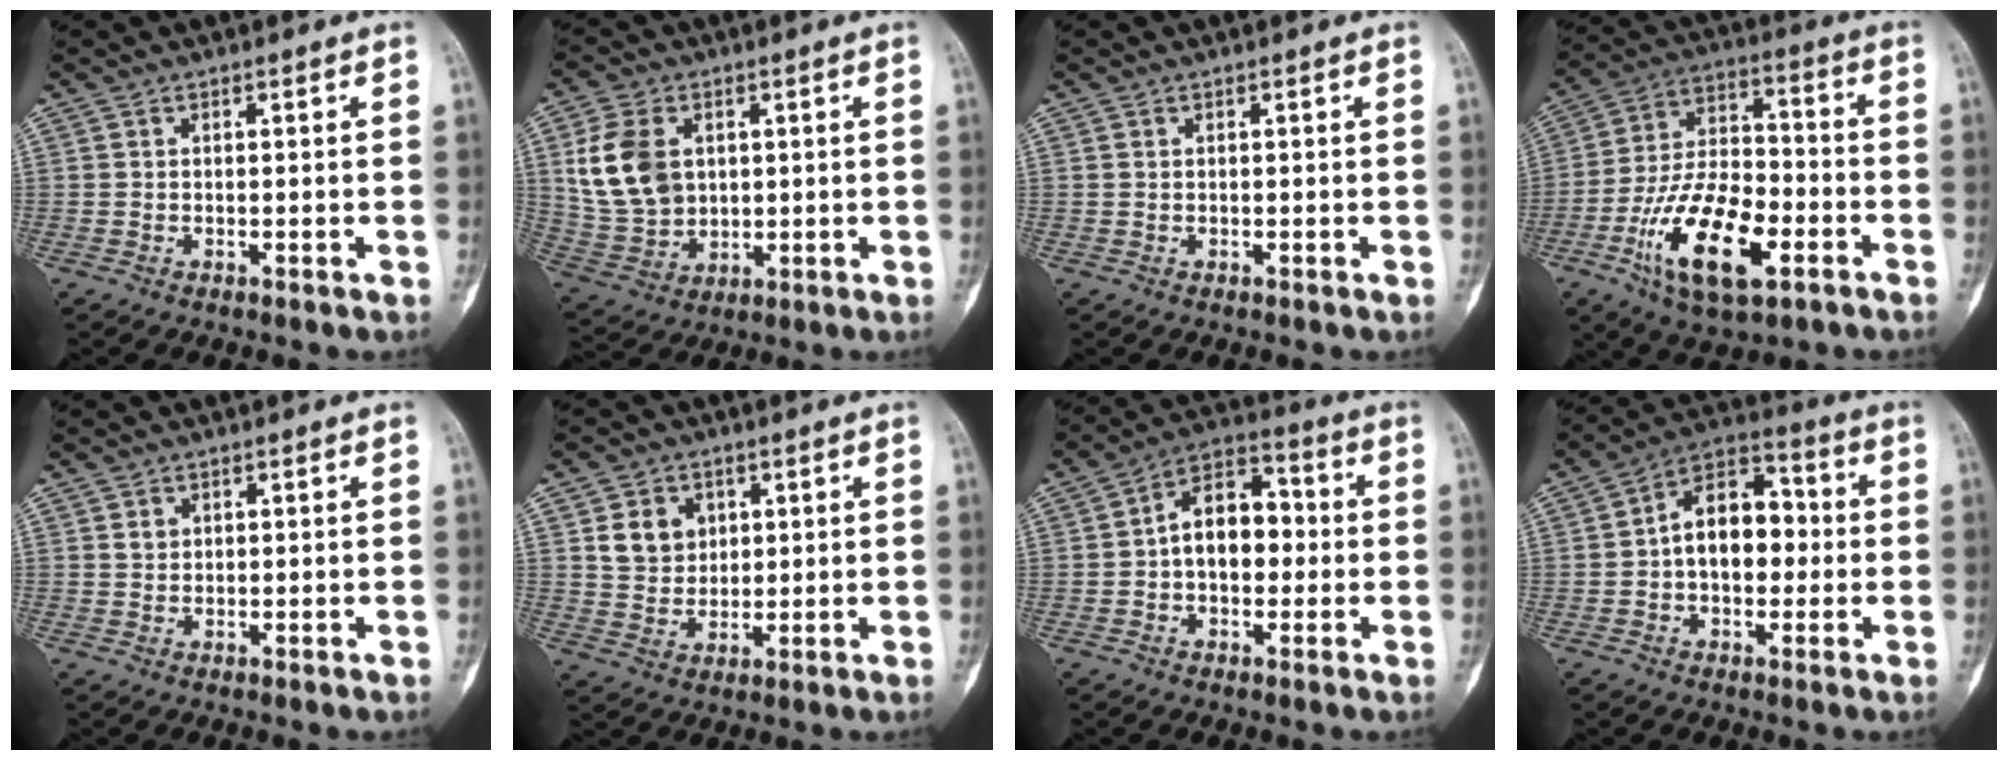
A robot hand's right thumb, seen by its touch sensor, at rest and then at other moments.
{"total": 12.5, "force": [2.8, 9.1, 8.1], "torque": [-0.139, -0.007, 0.065]}
{"total": 0.0}
{"total": 18.9, "force": [-7.8, 8.4, 15.0], "torque": [-0.267, 0.035, -0.135]}
{"total": 1.4, "force": [0.6, 1.2, 0.5], "torque": [-0.002, -0.001, 0.010]}
{"total": 7.0, "force": [2.3, 5.8, 3.1], "torque": [-0.026, -0.011, 0.046]}
{"total": 11.4, "force": [-0.3, 7.5, 8.6], "torque": [-0.106, 0.036, -0.017]}
{"total": 12.5, "force": [-0.2, 8.2, 9.4], "torque": [-0.115, 0.037, -0.016]}